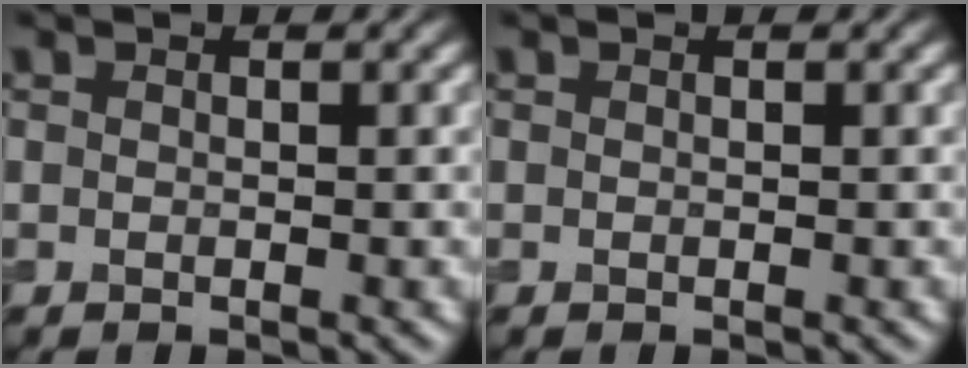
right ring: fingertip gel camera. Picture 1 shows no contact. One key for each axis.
{"total": 0.0}